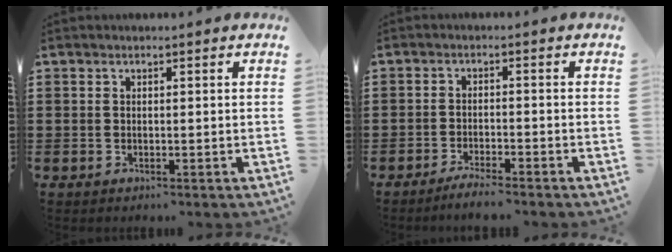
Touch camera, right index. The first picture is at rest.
{"total": 2.5, "force": [-2.4, -0.3, 0.6], "torque": [-0.012, 0.002, -0.048]}